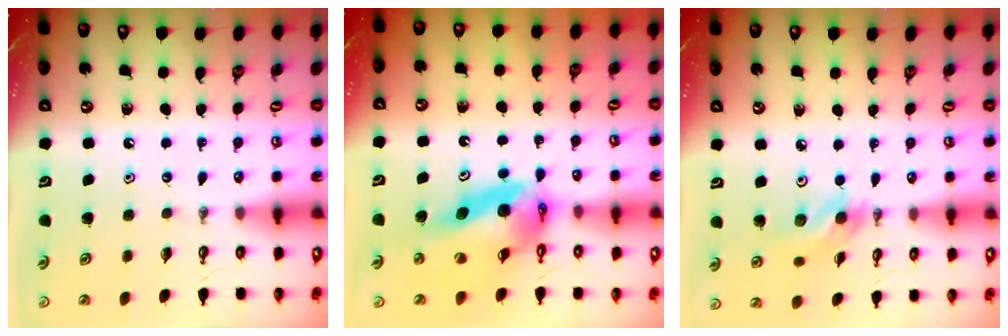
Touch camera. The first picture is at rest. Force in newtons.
{"total": 14.2, "press": 14.1, "slide": 1.5}
{"total": 8.5, "press": 8.2, "slide": 2.2}